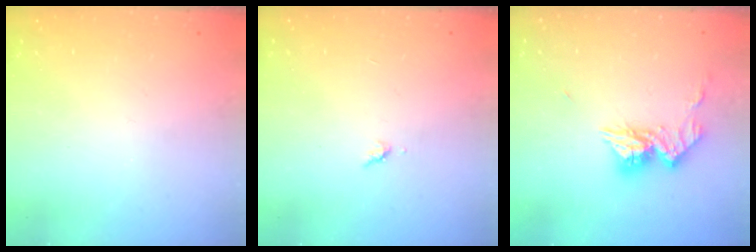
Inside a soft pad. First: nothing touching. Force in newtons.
{"total": 3.0, "press": 2.9, "slide": 0.5}
{"total": 10.3, "press": 10.2, "slide": 0.9}